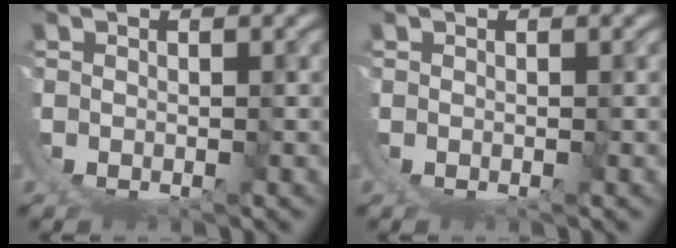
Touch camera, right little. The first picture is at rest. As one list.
[{"total": 0.0}]